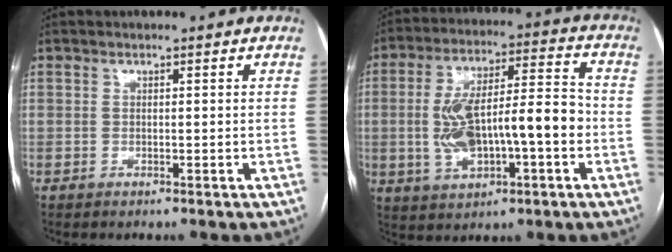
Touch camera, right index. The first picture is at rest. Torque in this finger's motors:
{"motor_torque": [0.65, -0.10, 0.86, 0.21]}